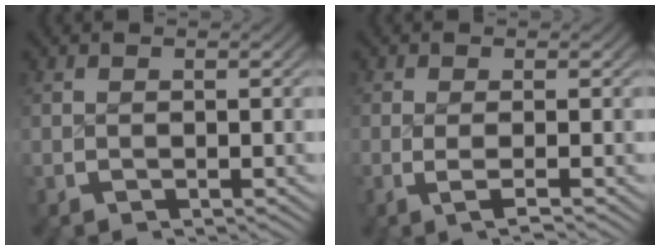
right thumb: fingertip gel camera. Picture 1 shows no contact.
{"total": 2.3, "force": [-0.7, 0.5, 2.1], "torque": [-0.045, -0.009, -0.011]}